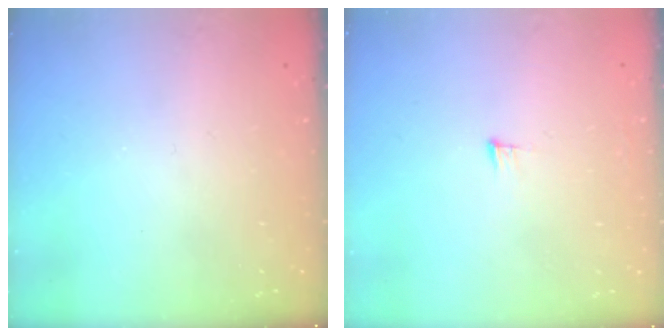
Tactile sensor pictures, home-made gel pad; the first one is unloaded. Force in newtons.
{"total": 5.2, "press": 5.0, "slide": 1.3}